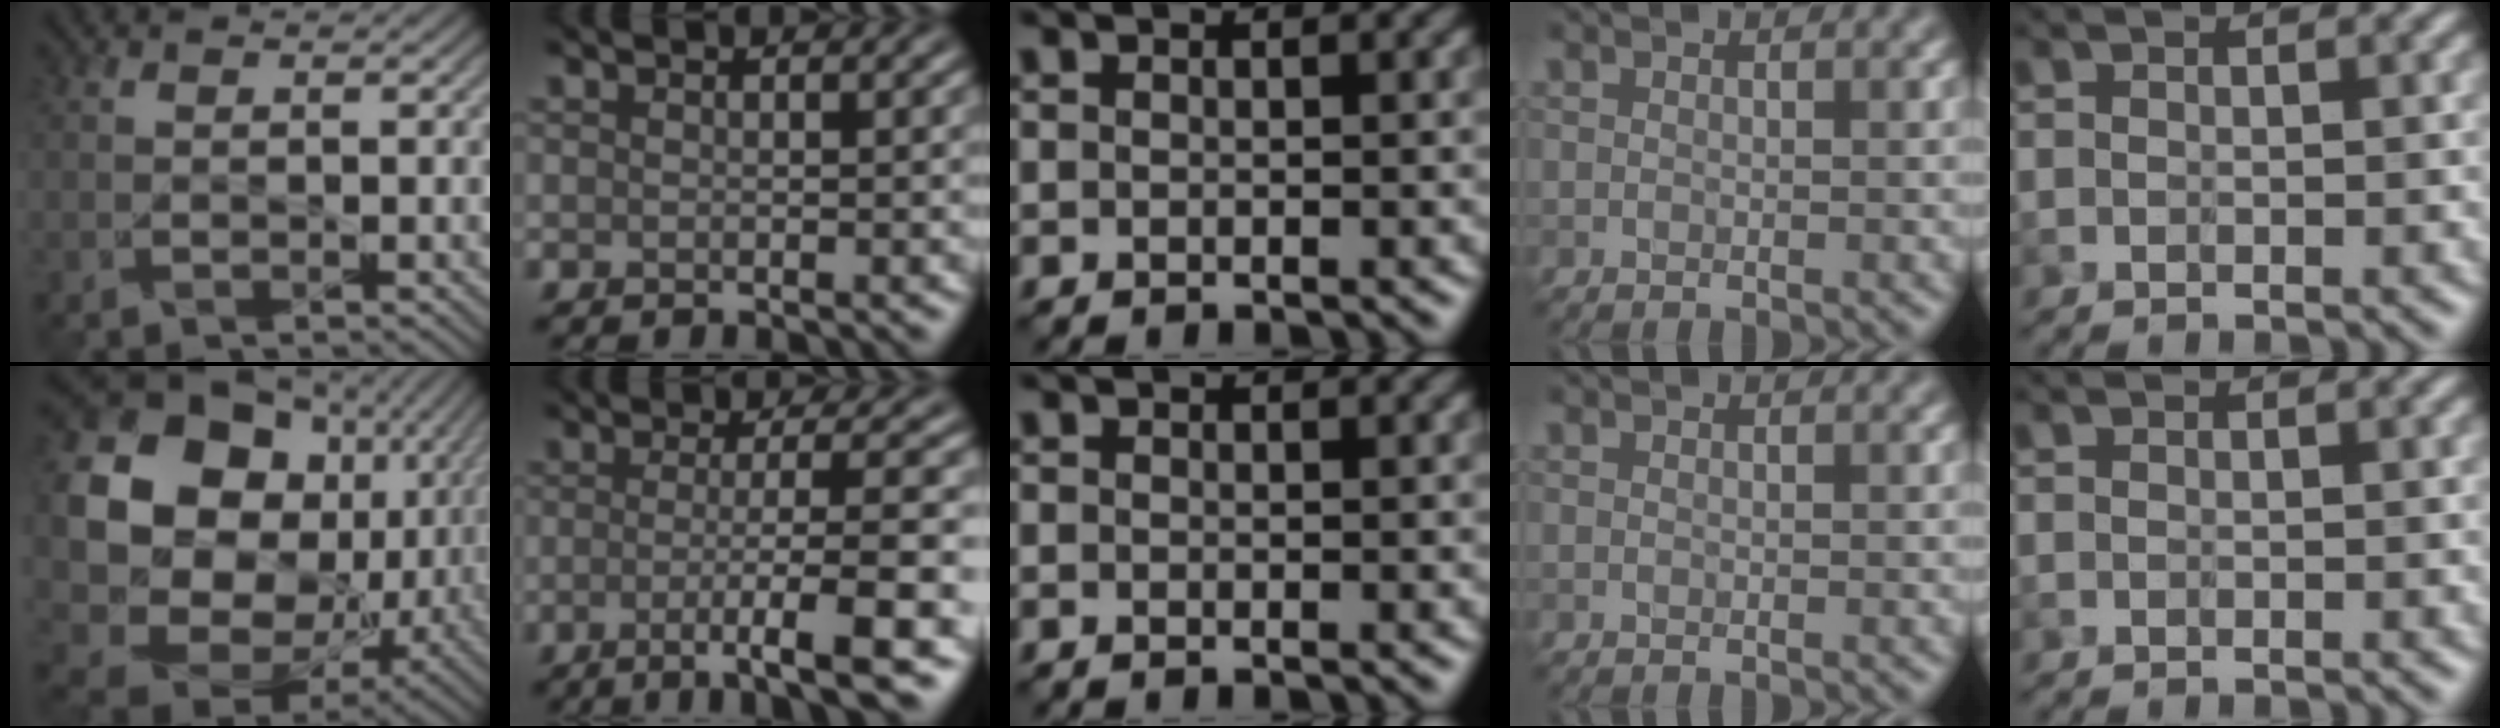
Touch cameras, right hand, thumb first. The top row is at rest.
{"thumb": {"total": 21.4, "force": [2.4, 17.3, 12.3], "torque": [-0.281, -0.042, 0.085]}, "index": {"total": 7.8, "force": [-2.5, 1.1, 7.3], "torque": [-0.101, 0.001, -0.047]}}